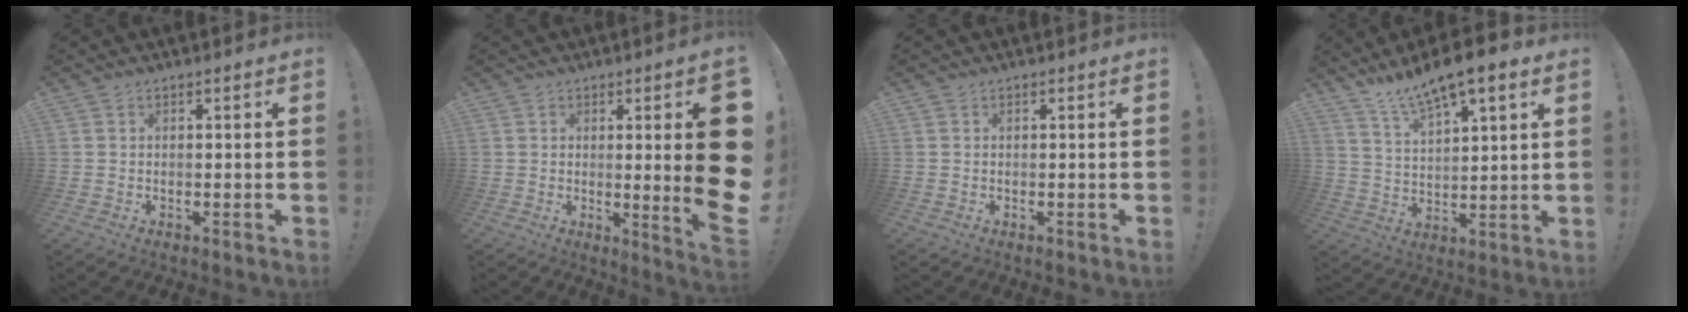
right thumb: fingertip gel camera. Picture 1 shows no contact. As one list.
[{"total": 14.7, "force": [0.8, 1.1, 14.6], "torque": [-0.200, -0.022, 0.012]}, {"total": 0.0}, {"total": 11.1, "force": [9.1, 2.2, 5.9], "torque": [-0.109, -0.058, 0.160]}]